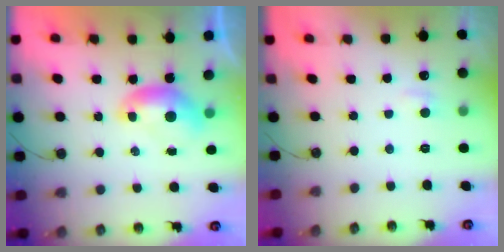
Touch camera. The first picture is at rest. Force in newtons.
{"total": 1.5, "press": 1.4, "slide": 0.5}